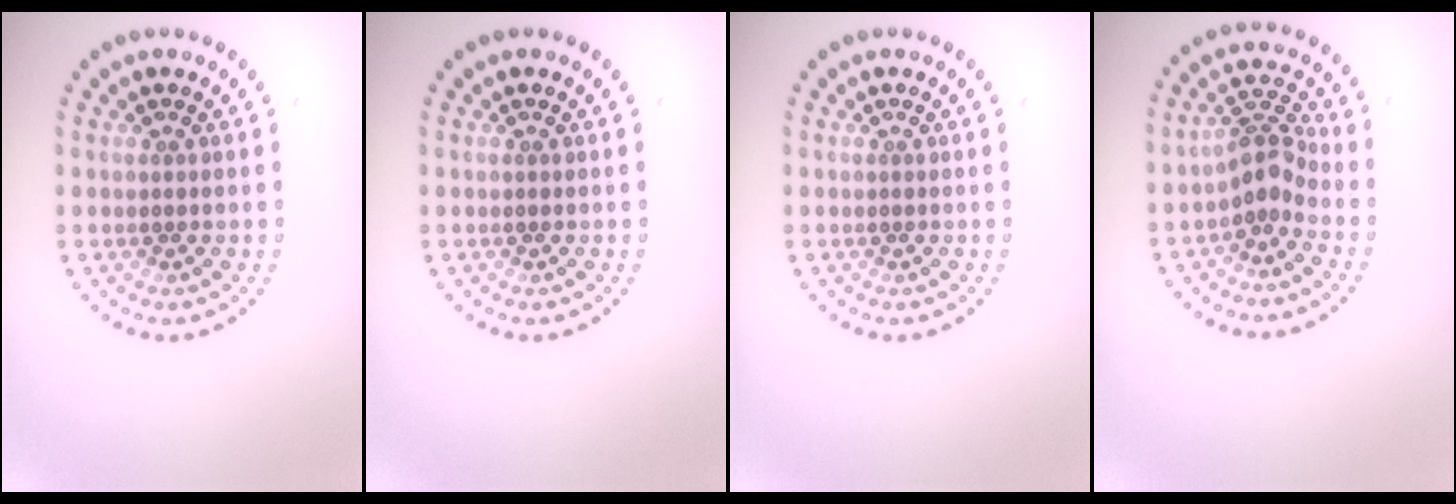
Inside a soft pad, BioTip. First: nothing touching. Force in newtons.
{"total": 0.0}
{"total": 0.0}
{"total": 2.8, "press": 2.1, "slide": 1.8}